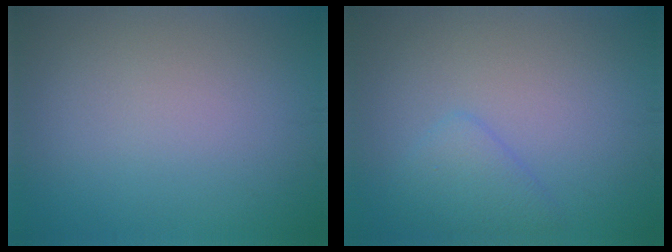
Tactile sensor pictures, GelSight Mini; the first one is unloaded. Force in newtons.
{"total": 2.3, "press": 2.3, "slide": 0.2}